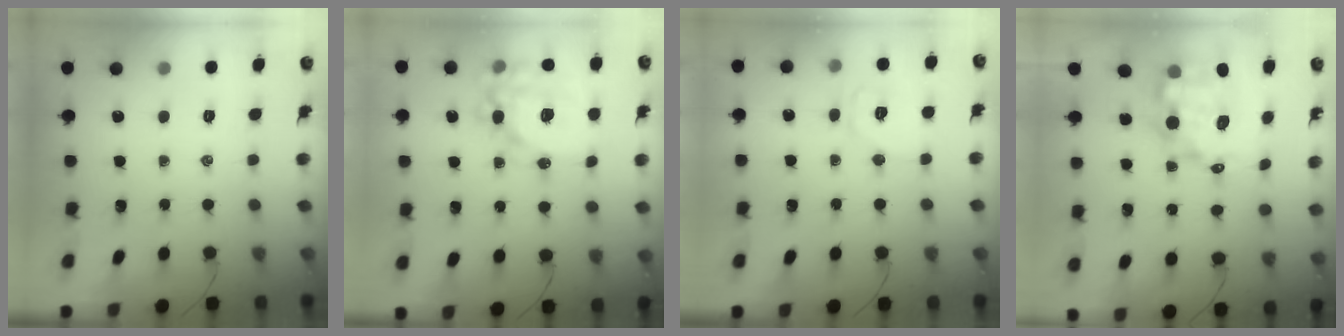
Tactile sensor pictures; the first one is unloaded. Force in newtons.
{"total": 19.8, "press": 19.4, "slide": 4.0}
{"total": 8.6, "press": 8.6, "slide": 0.4}
{"total": 11.6, "press": 11.2, "slide": 3.3}